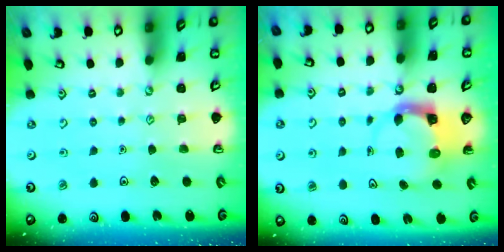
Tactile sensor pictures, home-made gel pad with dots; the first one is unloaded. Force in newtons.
{"total": 3.6, "press": 3.6, "slide": 0.5}